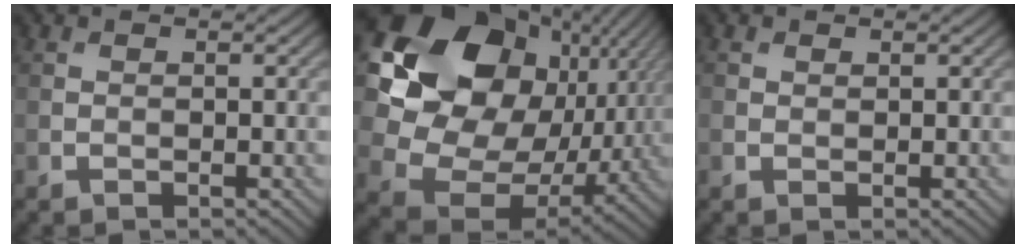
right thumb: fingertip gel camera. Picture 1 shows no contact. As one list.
[{"total": 19.9, "force": [4.8, 15.8, 11.1], "torque": [-0.263, -0.013, 0.105]}, {"total": 0.6, "force": [0.5, 0.4, 0.1], "torque": [0.000, 0.001, 0.008]}]